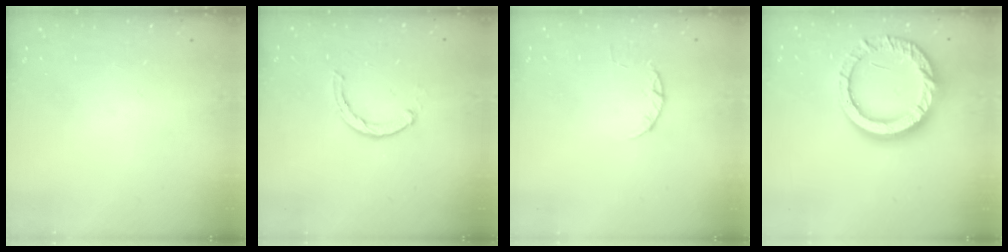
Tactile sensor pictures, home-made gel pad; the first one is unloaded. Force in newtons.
{"total": 2.4, "press": 2.4, "slide": 0.4}
{"total": 2.4, "press": 2.3, "slide": 0.4}
{"total": 16.4, "press": 16.3, "slide": 1.6}